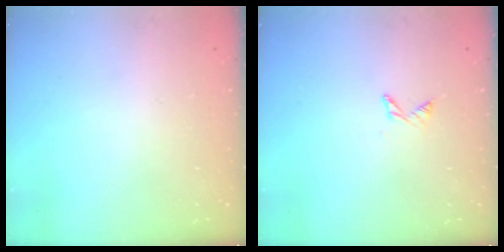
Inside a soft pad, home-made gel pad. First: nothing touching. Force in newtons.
{"total": 3.6, "press": 3.6, "slide": 0.4}